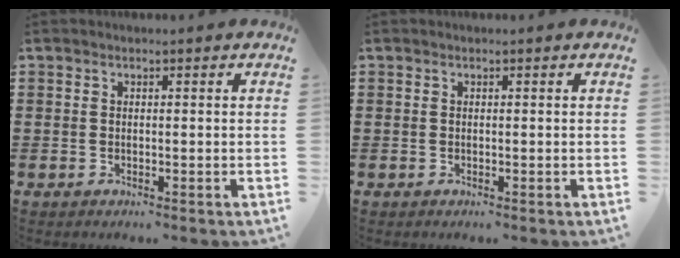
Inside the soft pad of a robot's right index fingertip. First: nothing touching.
{"total": 0.0}